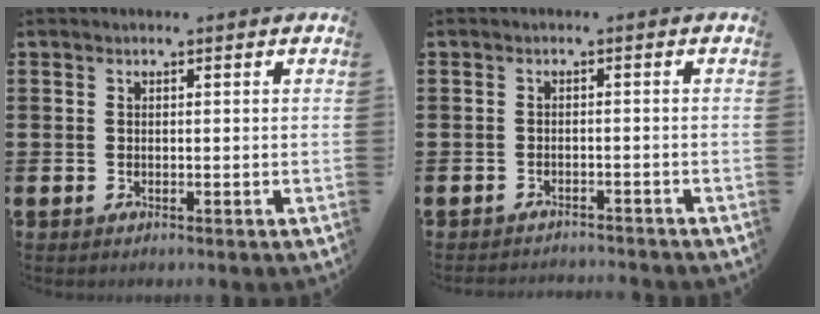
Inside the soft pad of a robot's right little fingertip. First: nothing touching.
{"total": 1.4, "force": [-1.4, -0.1, -0.1], "torque": [-0.001, 0.003, -0.030]}